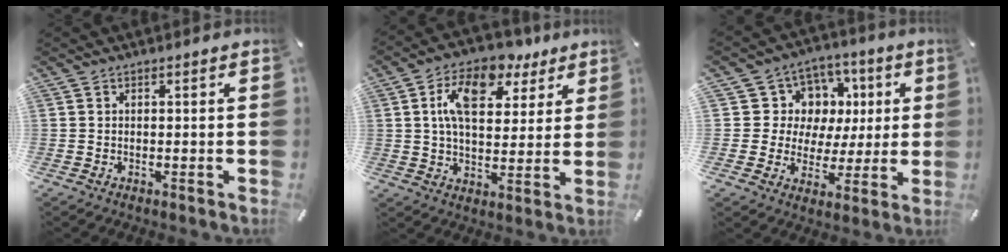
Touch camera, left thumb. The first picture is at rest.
{"total": 12.9, "force": [6.3, 7.6, 8.4], "torque": [-0.143, -0.018, 0.112]}
{"total": 10.6, "force": [0.9, 10.5, 1.5], "torque": [-0.017, -0.014, 0.021]}